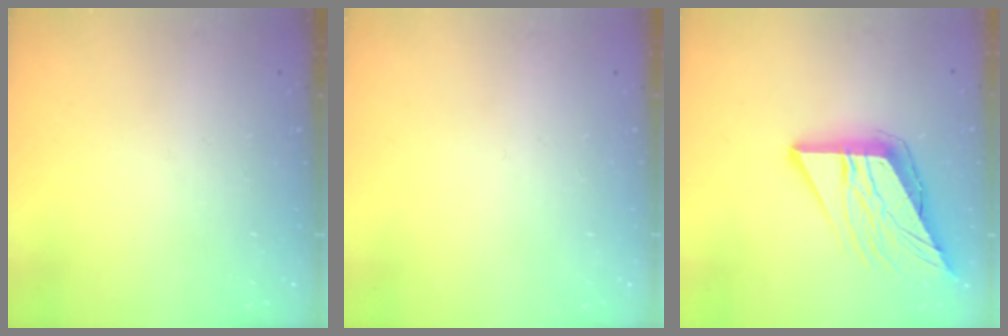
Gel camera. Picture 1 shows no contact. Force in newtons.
{"total": 0.0}
{"total": 12.2, "press": 12.1, "slide": 1.4}